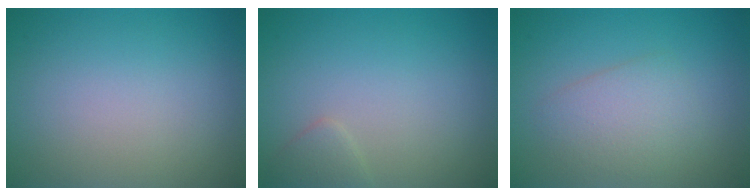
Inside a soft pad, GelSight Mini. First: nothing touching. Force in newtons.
{"total": 1.2, "press": 1.2, "slide": 0.1}
{"total": 3.0, "press": 3.0, "slide": 0.1}